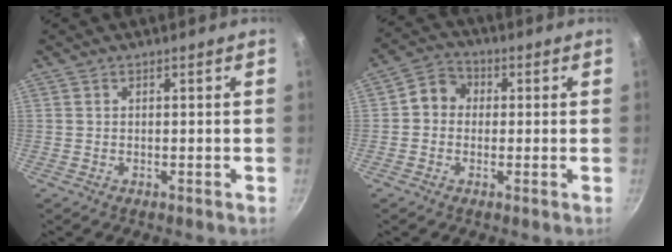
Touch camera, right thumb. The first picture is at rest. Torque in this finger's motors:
{"motor_torque": [-0.44, 0.74, 0.40, -0.31, 0.00]}